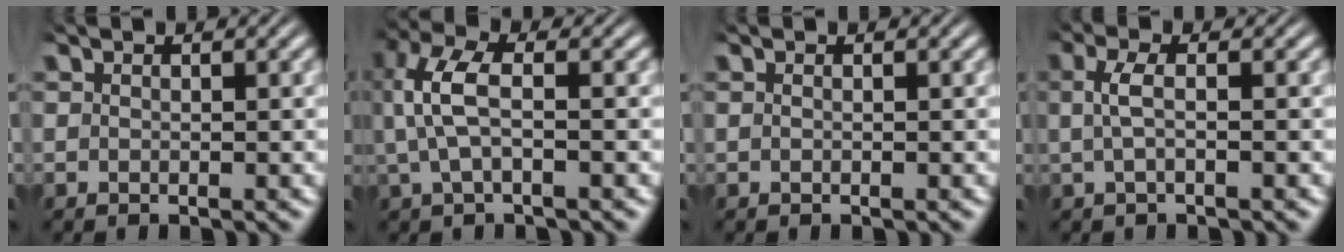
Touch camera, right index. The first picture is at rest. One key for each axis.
{"total": 4.7, "fx": 0.3, "fy": 2.0, "fz": 4.2, "tx": -0.099, "ty": 0.003, "tz": 0.007}
{"total": 0.0}
{"total": 2.3, "fx": 0.0, "fy": 0.5, "fz": 2.3, "tx": -0.054, "ty": 0.001, "tz": 0.000}